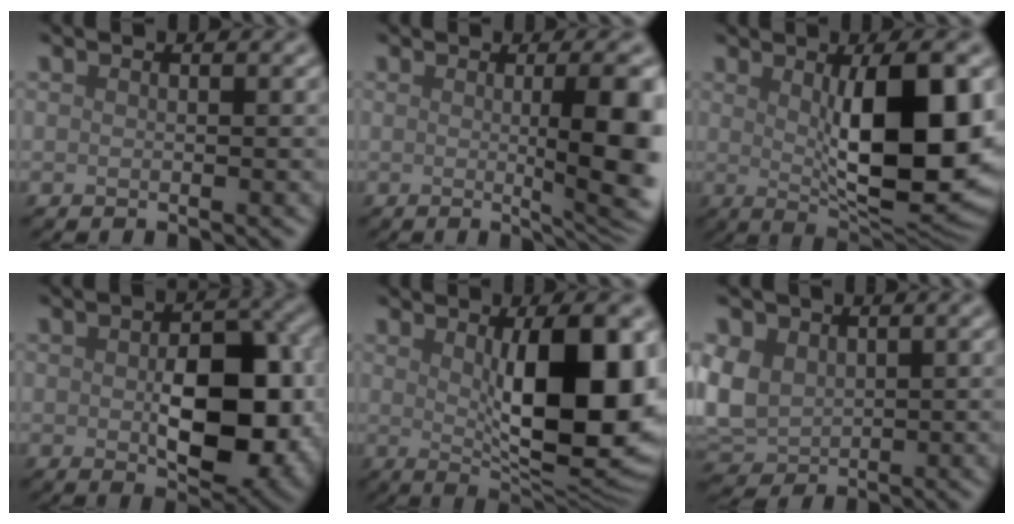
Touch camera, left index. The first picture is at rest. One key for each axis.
{"total": 7.3, "fx": -0.2, "fy": 1.6, "fz": 7.1, "tx": -0.085, "ty": -0.006, "tz": 0.001}
{"total": 11.2, "fx": 0.7, "fy": 3.3, "fz": 10.7, "tx": -0.161, "ty": -0.008, "tz": 0.022}
{"total": 8.8, "fx": -1.2, "fy": 4.7, "fz": 7.4, "tx": -0.127, "ty": -0.013, "tz": -0.002}
{"total": 12.2, "fx": 0.9, "fy": 4.2, "fz": 11.4, "tx": -0.141, "ty": -0.004, "tz": 0.021}
{"total": 5.0, "fx": 0.8, "fy": 3.9, "fz": 3.0, "tx": -0.097, "ty": -0.001, "tz": 0.018}